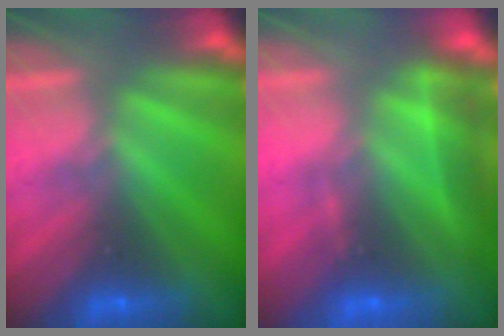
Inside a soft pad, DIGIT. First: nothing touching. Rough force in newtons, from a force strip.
{"total": 2.3}